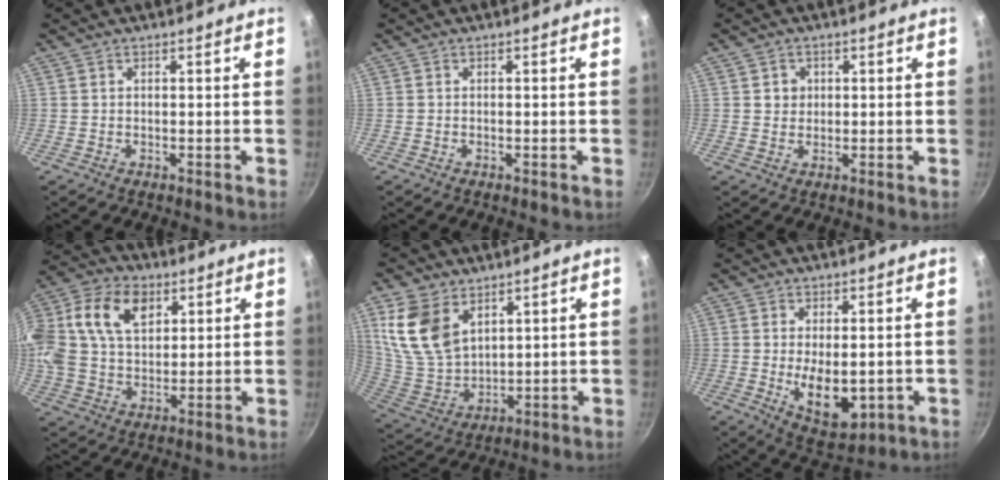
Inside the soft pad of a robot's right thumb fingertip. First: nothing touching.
{"total": 0.0}
{"total": 2.5, "force": [0.6, 2.3, 0.7], "torque": [0.001, 0.001, 0.007]}
{"total": 23.3, "force": [8.2, 15.8, 15.1], "torque": [-0.333, 0.030, 0.142]}
{"total": 14.2, "force": [6.6, 9.2, 8.5], "torque": [-0.156, -0.035, 0.146]}
{"total": 9.7, "force": [-0.9, 5.2, 8.1], "torque": [-0.116, -0.015, 0.007]}